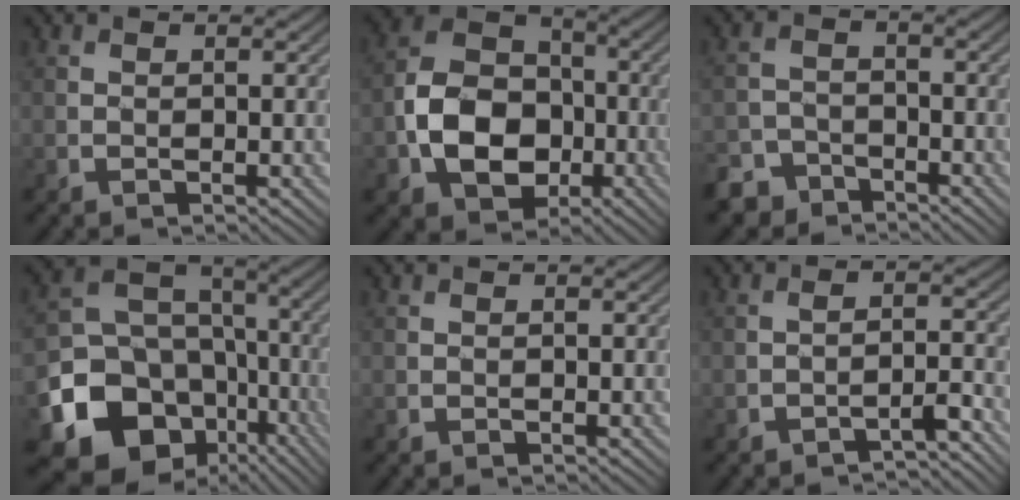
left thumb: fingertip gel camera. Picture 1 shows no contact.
{"total": 10.9, "force": [-2.9, 8.3, 6.4], "torque": [-0.138, -0.008, -0.064]}
{"total": 4.8, "force": [-3.9, 2.5, 0.9], "torque": [-0.017, -0.004, -0.081]}
{"total": 17.8, "force": [-7.7, 14.3, 7.2], "torque": [-0.179, -0.043, -0.119]}
{"total": 0.0}
{"total": 3.1, "force": [-2.6, 0.4, 1.6], "torque": [-0.025, 0.010, -0.046]}